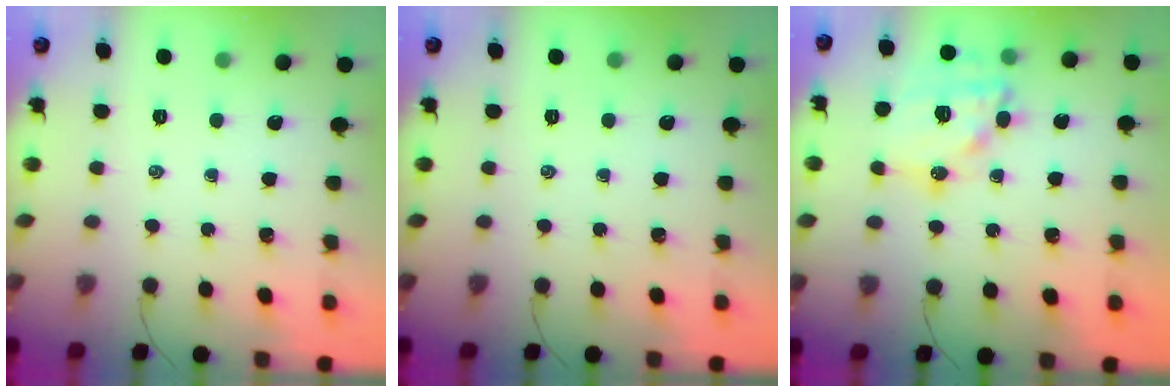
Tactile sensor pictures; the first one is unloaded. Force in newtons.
{"total": 0.0}
{"total": 16.3, "press": 16.0, "slide": 2.9}